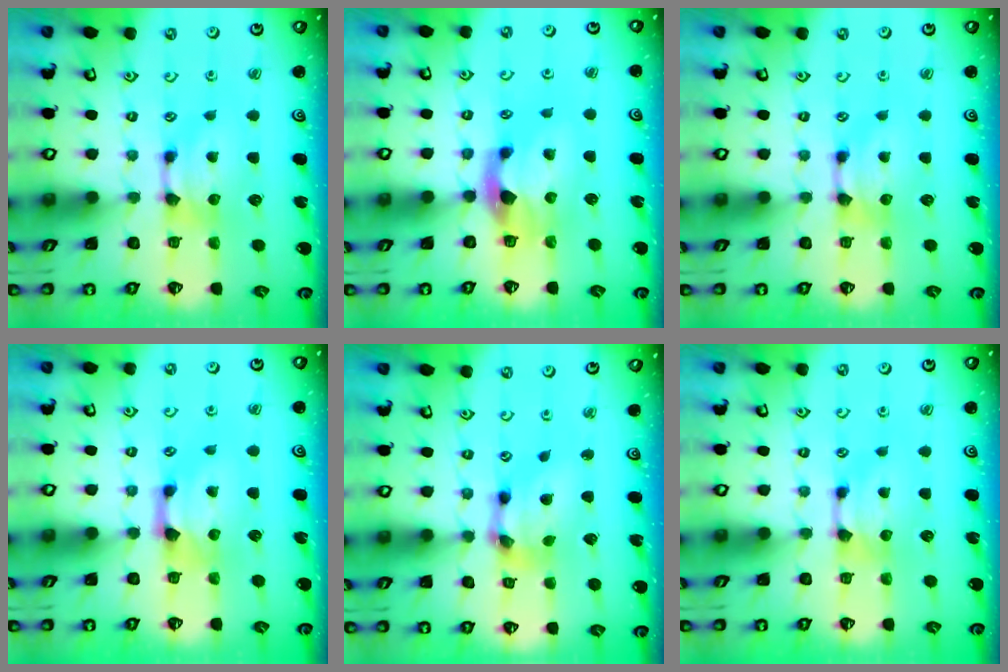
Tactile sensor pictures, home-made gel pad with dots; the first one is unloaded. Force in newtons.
{"total": 3.0, "press": 2.6, "slide": 1.5}
{"total": 0.0}
{"total": 1.6, "press": 1.1, "slide": 1.1}
{"total": 6.2, "press": 6.0, "slide": 1.8}
{"total": 0.0}